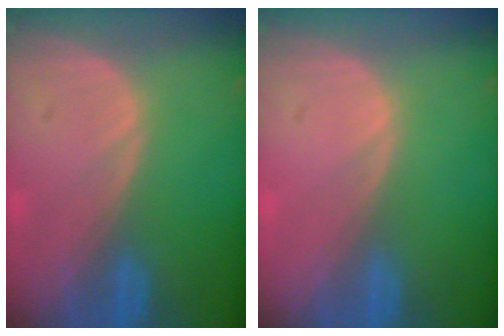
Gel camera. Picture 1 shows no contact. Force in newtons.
{"total": 0.0}